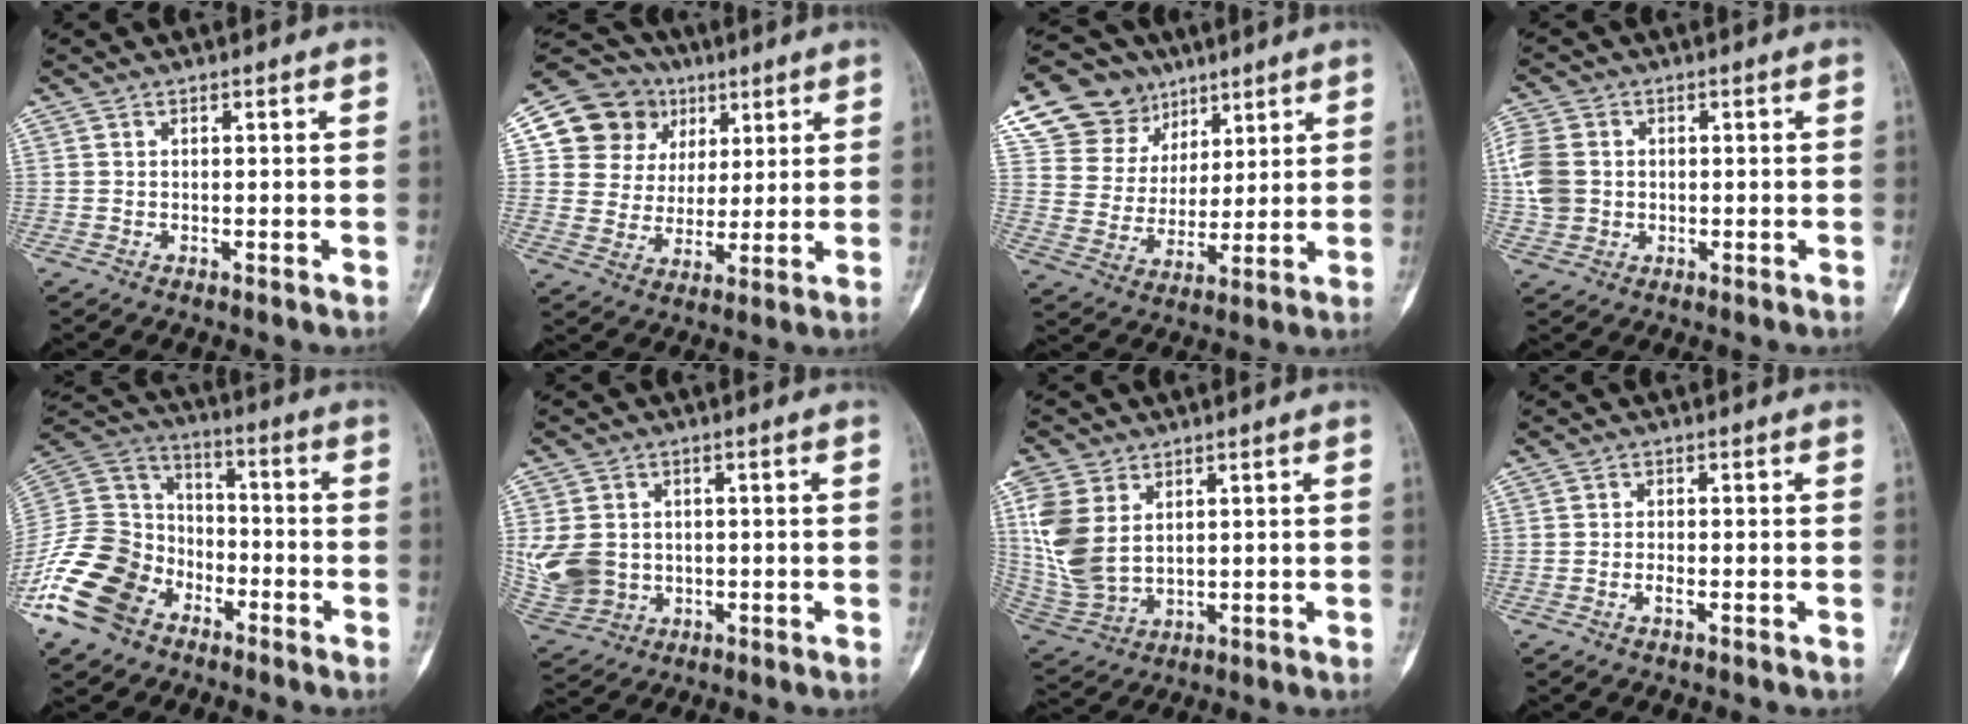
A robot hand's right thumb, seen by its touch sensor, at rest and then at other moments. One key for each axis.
{"total": 14.8, "fx": 5.7, "fy": 13.2, "fz": 3.7, "tx": -0.028, "ty": 0.010, "tz": 0.106}
{"total": 14.7, "fx": 8.7, "fy": 11.3, "fz": 3.8, "tx": -0.031, "ty": -0.023, "tz": 0.163}
{"total": 8.3, "fx": 0.6, "fy": 6.7, "fz": 4.9, "tx": -0.112, "ty": 0.006, "tz": 0.009}
{"total": 18.4, "fx": -10.0, "fy": 13.0, "fz": 8.4, "tx": -0.159, "ty": 0.072, "tz": -0.193}
{"total": 9.7, "fx": -0.1, "fy": 8.1, "fz": 5.5, "tx": -0.109, "ty": 0.002, "tz": 0.014}
{"total": 12.4, "fx": 3.4, "fy": 8.3, "fz": 8.5, "tx": -0.186, "ty": -0.012, "tz": 0.079}
{"total": 1.4, "fx": -0.8, "fy": 0.4, "fz": 1.0, "tx": -0.020, "ty": 0.003, "tz": -0.016}